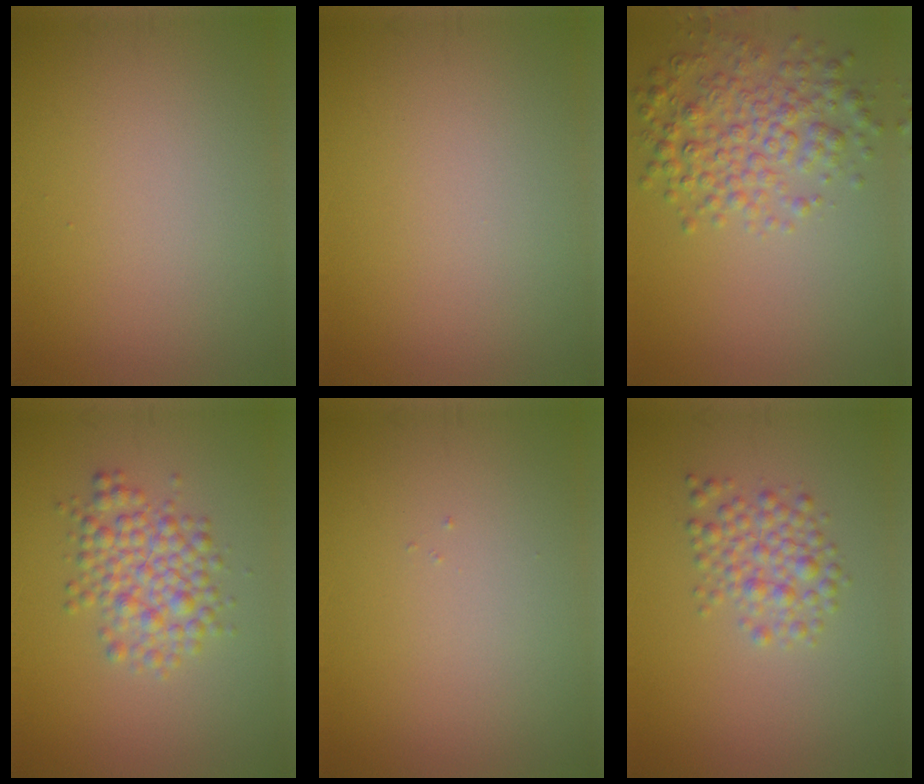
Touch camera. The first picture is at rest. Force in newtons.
{"total": 0.0}
{"total": 4.8, "press": 4.8, "slide": 0.1}
{"total": 4.2, "press": 4.2, "slide": 0.1}
{"total": 0.0}
{"total": 3.0, "press": 3.0, "slide": 0.1}